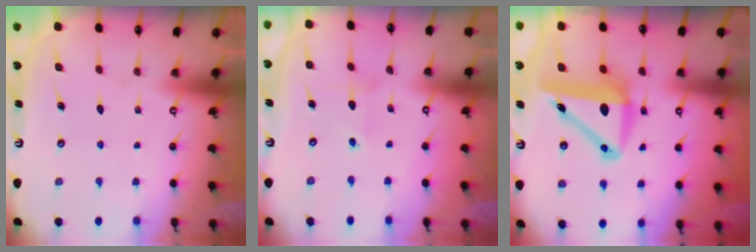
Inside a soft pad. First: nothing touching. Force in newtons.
{"total": 2.8, "press": 2.7, "slide": 0.3}
{"total": 10.8, "press": 10.2, "slide": 3.5}